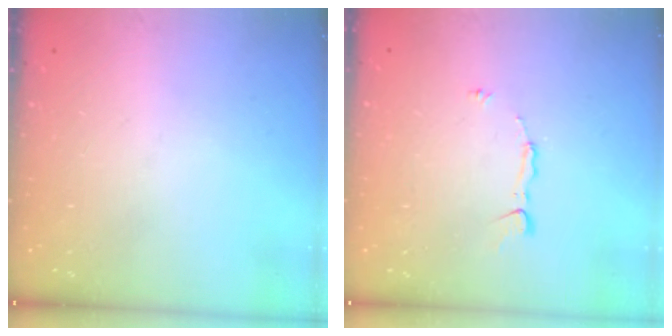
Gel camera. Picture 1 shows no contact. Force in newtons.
{"total": 5.6, "press": 5.6, "slide": 0.4}